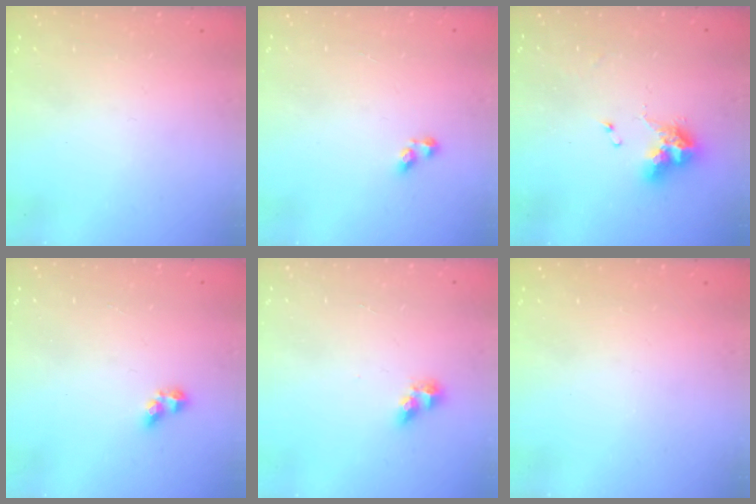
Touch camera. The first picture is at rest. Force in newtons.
{"total": 2.8, "press": 2.8, "slide": 0.6}
{"total": 9.7, "press": 9.6, "slide": 1.2}
{"total": 3.5, "press": 3.3, "slide": 1.2}
{"total": 5.0, "press": 4.9, "slide": 0.1}
{"total": 0.0}